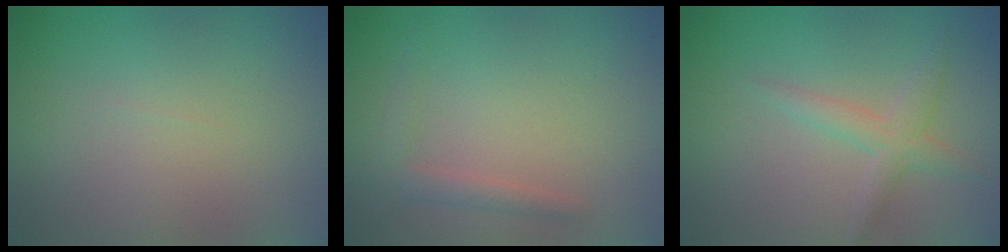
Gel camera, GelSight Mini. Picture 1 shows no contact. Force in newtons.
{"total": 1.8, "press": 1.8, "slide": 0.2}
{"total": 2.1, "press": 2.1, "slide": 0.1}